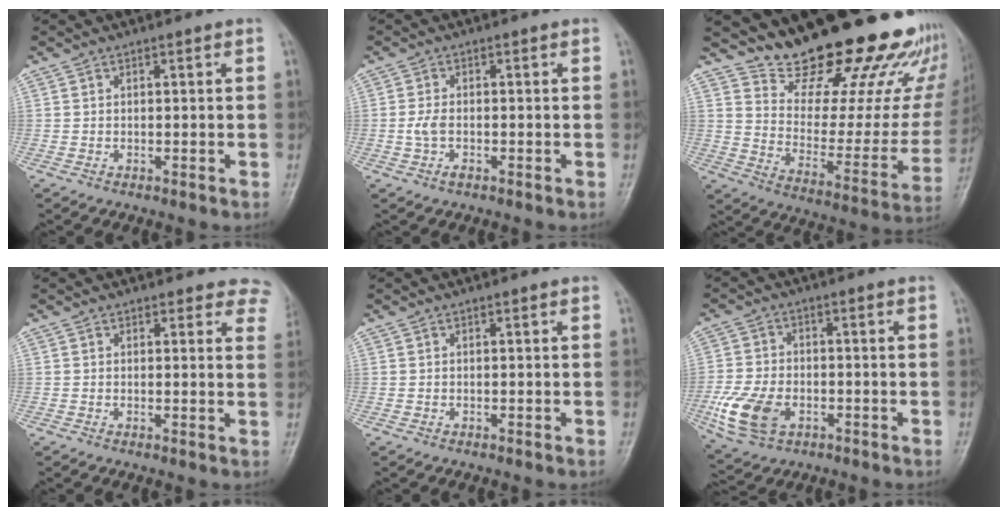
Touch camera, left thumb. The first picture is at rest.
{"total": 2.7, "force": [-0.7, 1.4, 2.1], "torque": [-0.048, 0.006, -0.017]}
{"total": 27.2, "force": [22.7, 8.4, 12.5], "torque": [-0.147, -0.168, 0.312]}
{"total": 6.5, "force": [5.8, 2.9, 0.2], "torque": [0.057, -0.020, 0.031]}
{"total": 0.0}
{"total": 10.5, "force": [-3.4, 6.9, 7.2], "torque": [-0.149, 0.002, -0.062]}